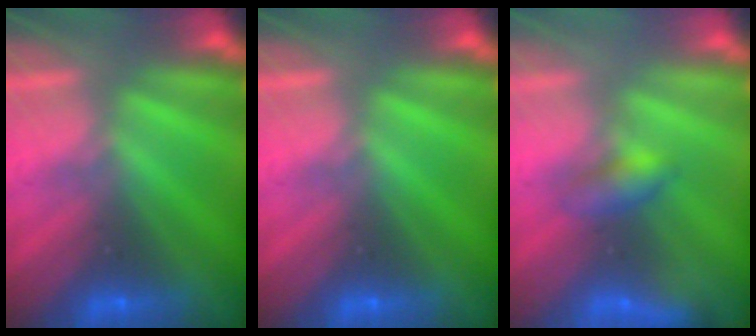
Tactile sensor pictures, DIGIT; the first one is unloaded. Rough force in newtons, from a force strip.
{"total": 0.0}
{"total": 2.1}